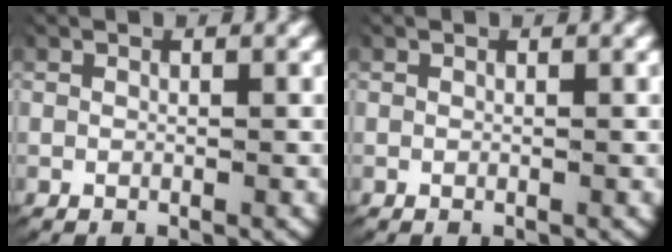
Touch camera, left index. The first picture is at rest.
{"total": 0.0}